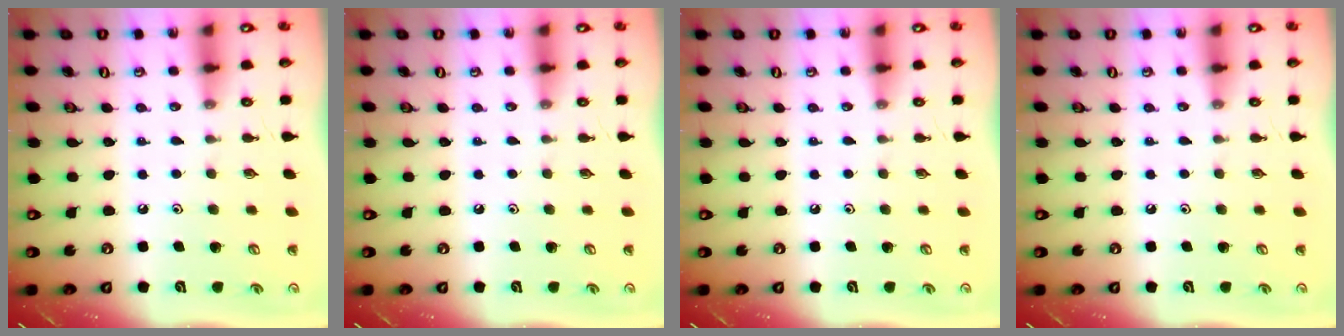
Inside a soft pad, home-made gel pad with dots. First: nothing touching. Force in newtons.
{"total": 0.0}
{"total": 0.0}
{"total": 0.0}